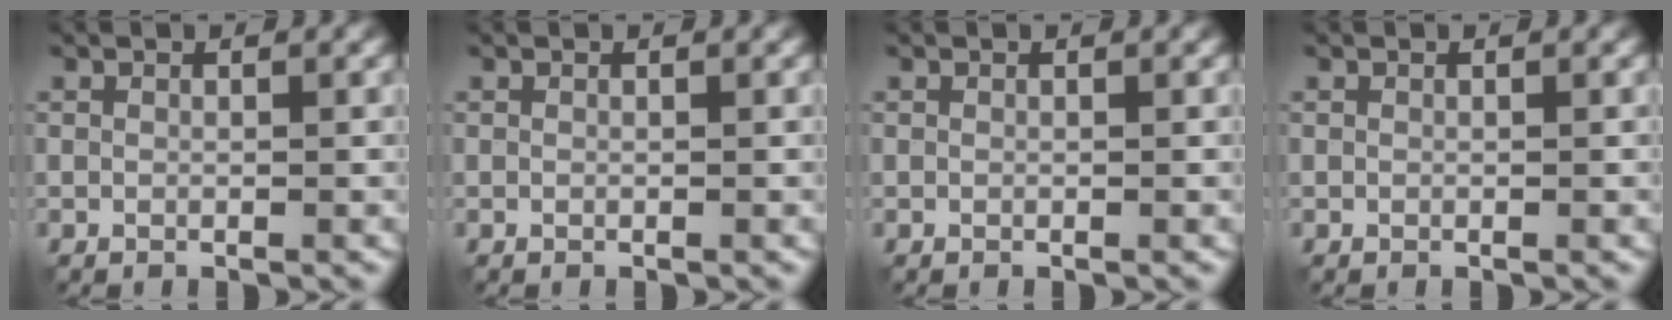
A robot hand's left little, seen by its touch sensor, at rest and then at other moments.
{"total": 0.0}
{"total": 0.0}
{"total": 0.0}